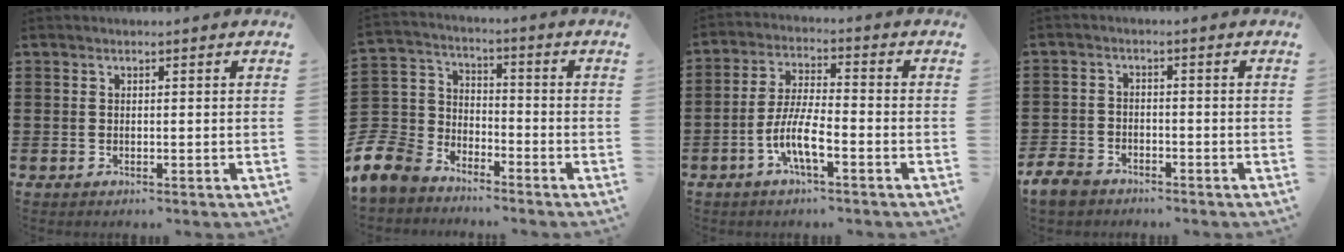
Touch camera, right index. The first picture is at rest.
{"total": 8.5, "force": [-7.0, 4.7, 1.3], "torque": [-0.081, 0.004, -0.148]}
{"total": 7.3, "force": [-3.2, 1.7, 6.3], "torque": [-0.151, -0.016, -0.067]}
{"total": 3.5, "force": [-3.1, 1.3, 1.0], "torque": [-0.041, -0.004, -0.069]}